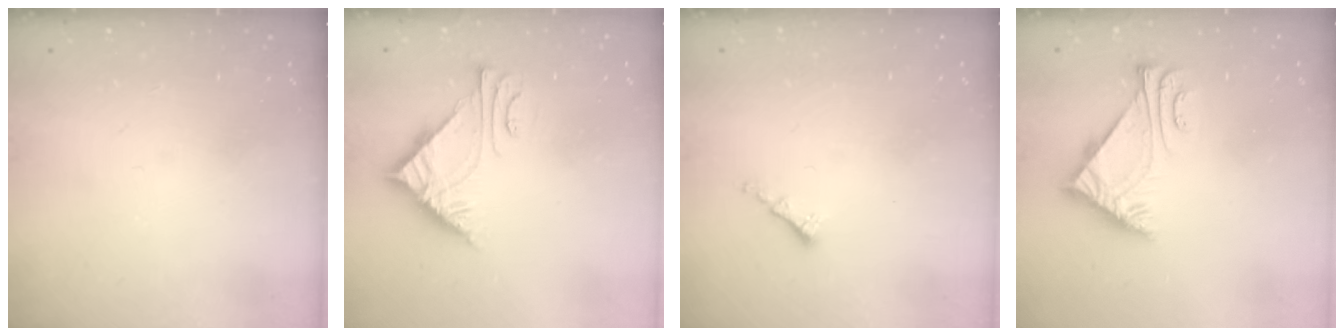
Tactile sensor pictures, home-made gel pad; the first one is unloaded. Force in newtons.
{"total": 6.7, "press": 6.7, "slide": 0.3}
{"total": 1.3, "press": 1.2, "slide": 0.5}
{"total": 6.2, "press": 6.1, "slide": 1.0}